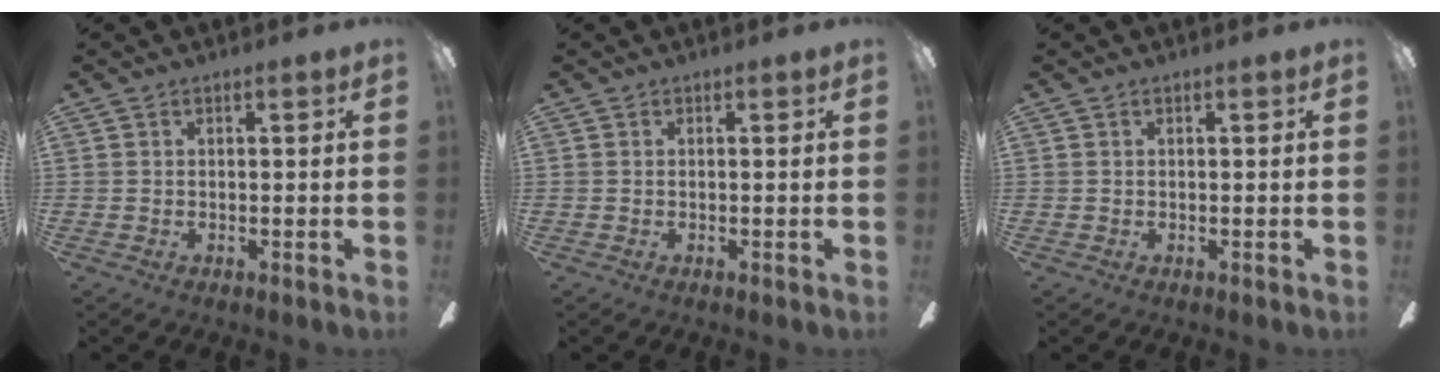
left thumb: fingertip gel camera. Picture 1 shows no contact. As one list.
[{"total": 0.0}, {"total": 0.0}]